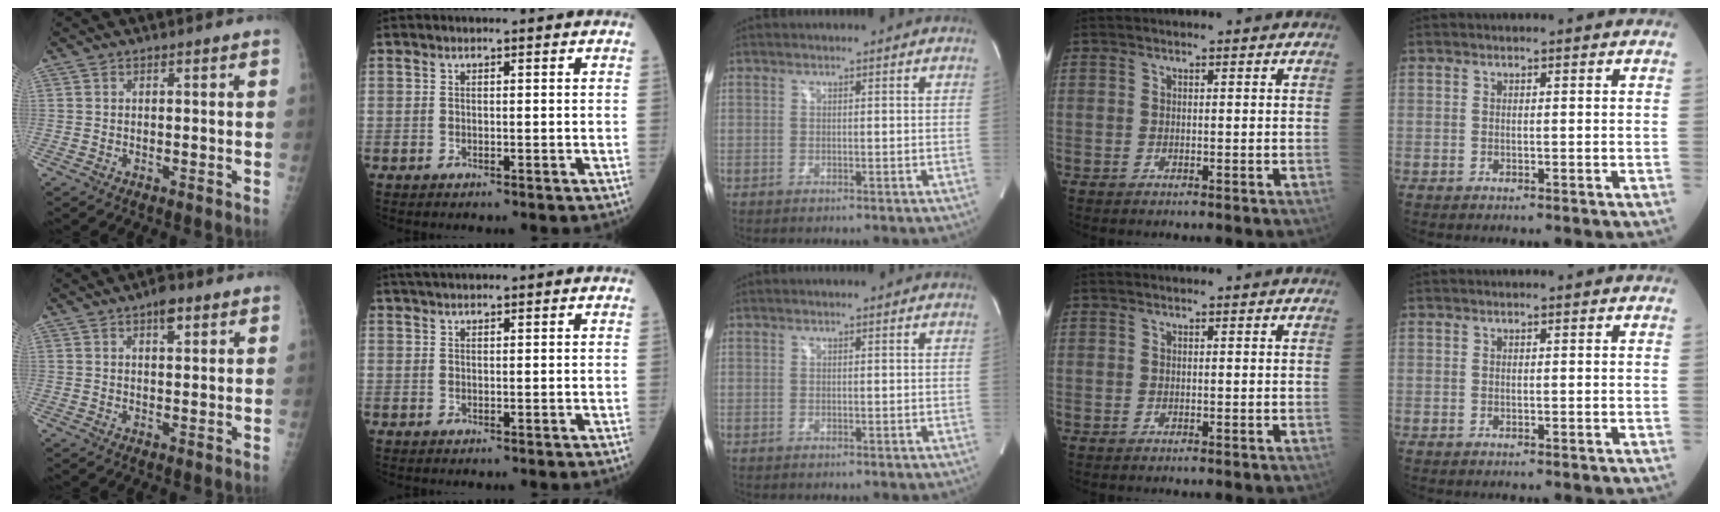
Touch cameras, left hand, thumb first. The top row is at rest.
{"thumb": {"total": 3.6, "force": [2.1, 1.6, 2.5], "torque": [-0.024, -0.008, 0.029]}, "index": {"total": 3.4, "force": [3.0, 0.2, 1.6], "torque": [-0.025, 0.027, 0.052]}}